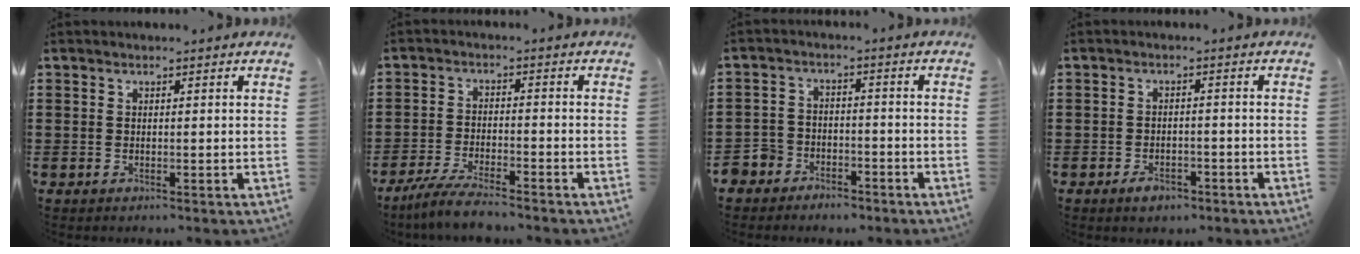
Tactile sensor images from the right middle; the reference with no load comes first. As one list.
[{"total": 4.9, "force": [-4.4, 0.2, 2.1], "torque": [-0.049, -0.008, -0.087]}, {"total": 4.6, "force": [-4.1, 2.1, -0.2], "torque": [-0.019, 0.003, -0.093]}, {"total": 2.5, "force": [-1.9, 1.2, 1.0], "torque": [-0.021, 0.003, -0.038]}]